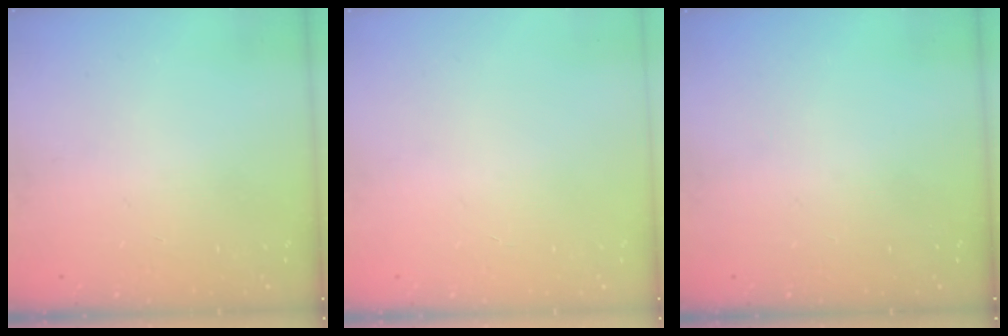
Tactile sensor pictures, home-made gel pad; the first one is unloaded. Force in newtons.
{"total": 0.0}
{"total": 0.0}